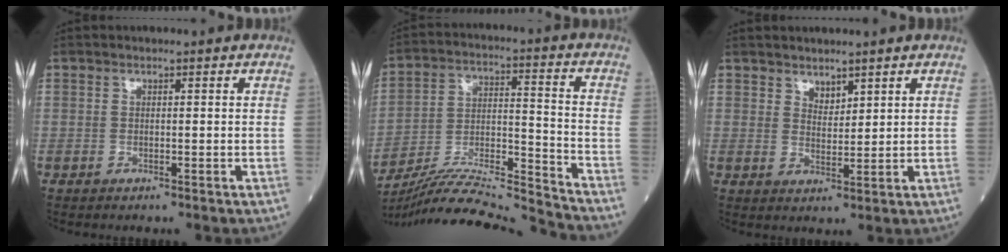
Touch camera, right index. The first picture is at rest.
{"total": 18.0, "force": [-17.4, -1.9, 4.4], "torque": [-0.091, 0.011, -0.291]}
{"total": 2.4, "force": [2.0, 1.1, 0.9], "torque": [-0.015, -0.003, 0.041]}